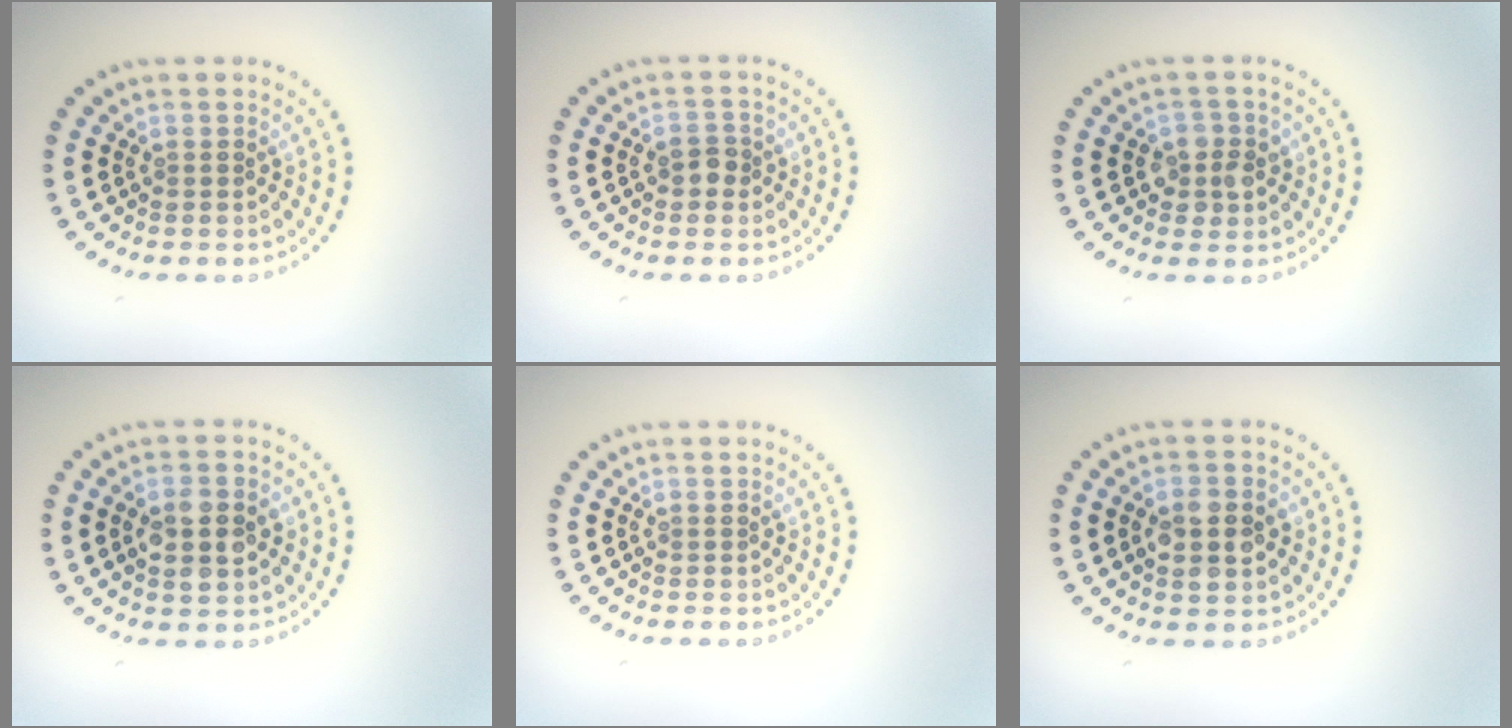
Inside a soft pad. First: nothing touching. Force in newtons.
{"total": 1.6, "press": 1.6, "slide": 0.5}
{"total": 2.3, "press": 2.1, "slide": 0.8}
{"total": 4.0, "press": 4.0, "slide": 0.1}
{"total": 0.0}
{"total": 4.0, "press": 4.0, "slide": 0.1}